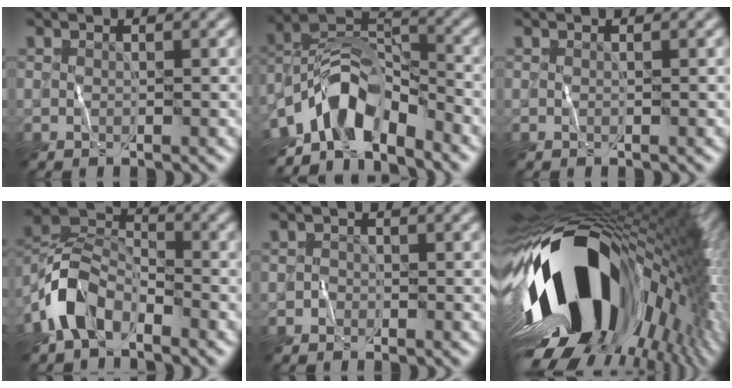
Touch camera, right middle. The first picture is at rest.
{"total": 8.9, "force": [-5.6, 4.0, 5.6], "torque": [-0.087, 0.009, -0.114]}
{"total": 0.0}
{"total": 5.6, "force": [-3.5, 3.3, 2.9], "torque": [-0.055, 0.007, -0.080]}
{"total": 0.5, "force": [-0.3, 0.4, -0.1], "torque": [0.007, 0.005, -0.005]}
{"total": 20.4, "force": [-2.7, 10.5, 17.3], "torque": [-0.313, -0.037, -0.050]}